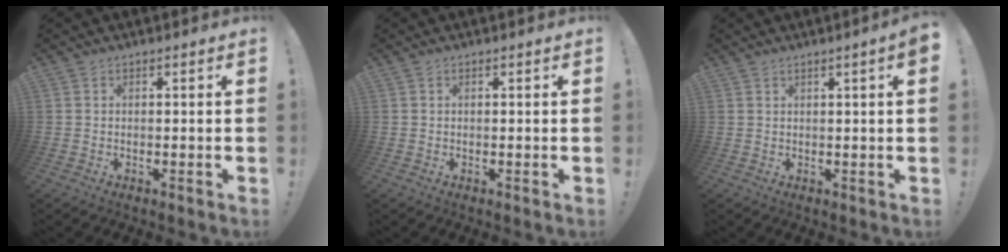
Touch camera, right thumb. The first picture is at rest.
{"total": 0.0}
{"total": 2.5, "force": [1.0, -0.2, 2.3], "torque": [-0.042, -0.001, 0.015]}